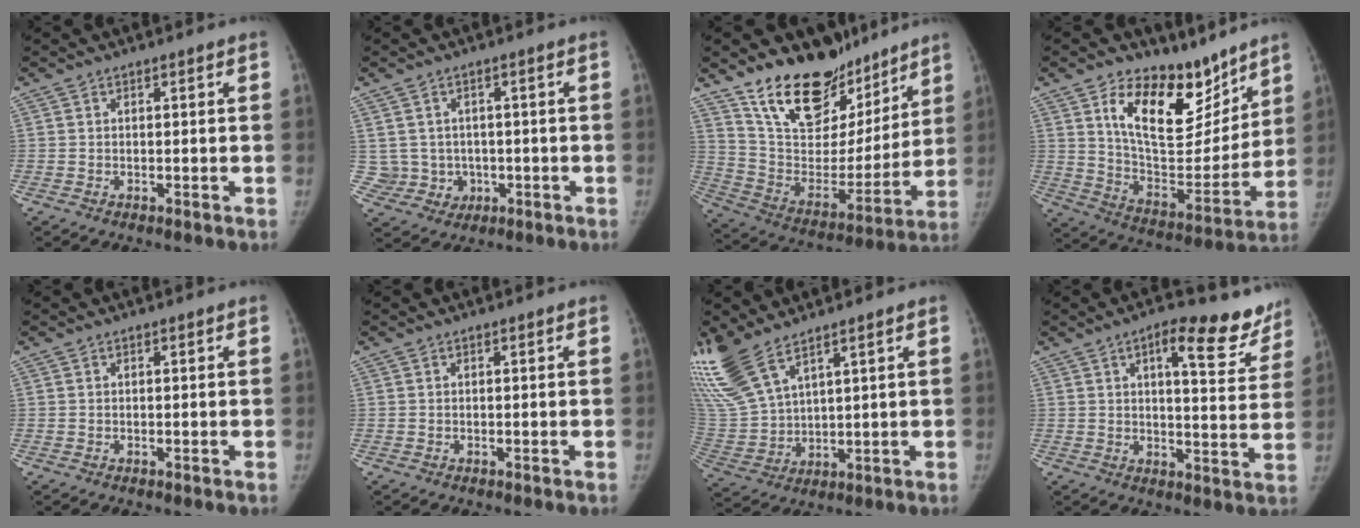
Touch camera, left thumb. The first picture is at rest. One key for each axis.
{"total": 6.0, "fx": 0.2, "fy": 5.8, "fz": 1.4, "tx": -0.004, "ty": 0.008, "tz": 0.020}
{"total": 23.0, "fx": 17.4, "fy": 11.4, "fz": 9.8, "tx": -0.115, "ty": -0.096, "tz": 0.298}
{"total": 19.0, "fx": 12.1, "fy": 9.8, "fz": 10.9, "tx": -0.115, "ty": -0.086, "tz": 0.212}
{"total": 0.0}
{"total": 0.0}
{"total": 13.7, "fx": 10.1, "fy": 4.6, "fz": 8.1, "tx": -0.184, "ty": -0.037, "tz": 0.221}
{"total": 13.6, "fx": 9.1, "fy": 5.0, "fz": 8.7, "tx": -0.067, "ty": -0.048, "tz": 0.111}